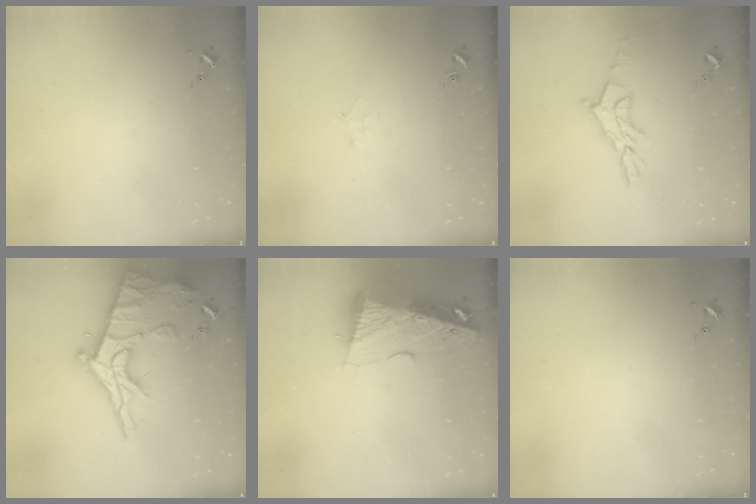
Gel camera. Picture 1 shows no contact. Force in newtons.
{"total": 5.8, "press": 5.8, "slide": 0.6}
{"total": 12.3, "press": 12.3, "slide": 0.9}
{"total": 21.9, "press": 21.8, "slide": 2.0}
{"total": 10.6, "press": 10.5, "slide": 1.1}
{"total": 0.0}